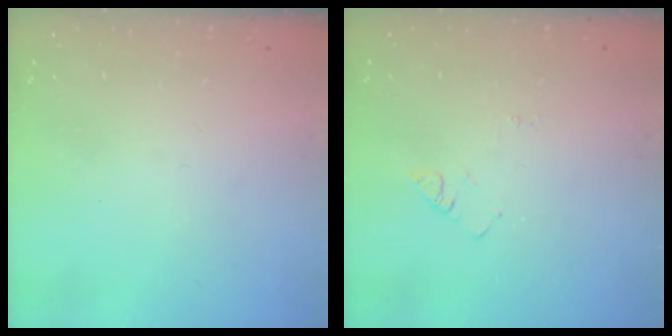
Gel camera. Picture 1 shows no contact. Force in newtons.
{"total": 3.4, "press": 3.4, "slide": 0.4}